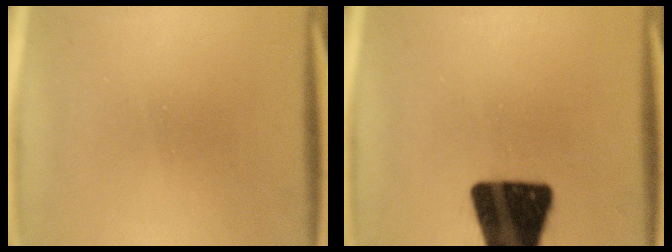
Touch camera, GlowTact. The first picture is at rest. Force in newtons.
{"total": 19.3}